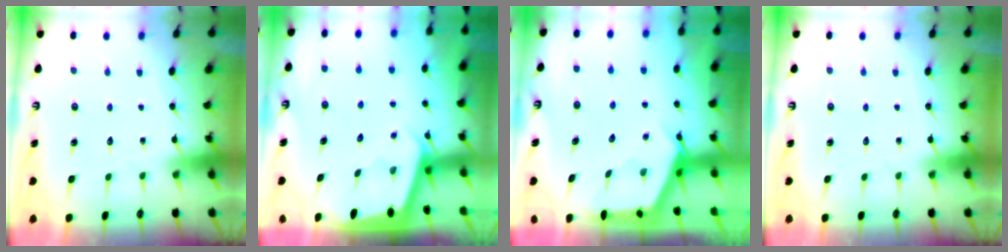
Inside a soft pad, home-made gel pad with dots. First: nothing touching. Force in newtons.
{"total": 1.9, "press": 1.9, "slide": 0.1}
{"total": 3.2, "press": 3.2, "slide": 0.3}
{"total": 0.0}